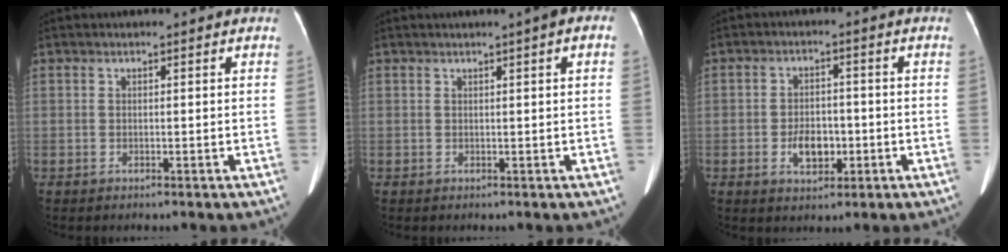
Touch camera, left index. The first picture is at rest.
{"total": 2.5, "force": [0.9, 0.2, 2.3], "torque": [-0.030, 0.012, 0.009]}
{"total": 5.0, "force": [-1.5, 3.0, 3.6], "torque": [-0.065, 0.006, -0.021]}